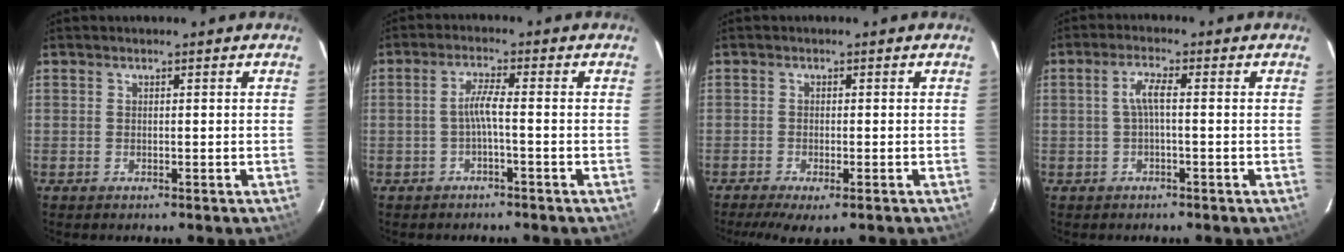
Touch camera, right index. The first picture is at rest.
{"total": 2.9, "force": [-1.2, -0.3, 2.6], "torque": [-0.055, 0.004, -0.021]}
{"total": 6.2, "force": [-4.4, 1.5, 4.1], "torque": [-0.091, -0.020, -0.069]}
{"total": 3.0, "force": [-0.3, 0.3, 2.9], "torque": [-0.061, 0.006, -0.004]}